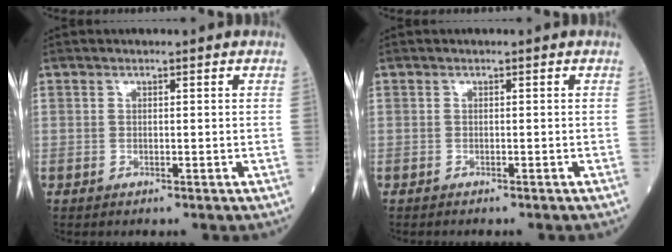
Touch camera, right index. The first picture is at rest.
{"total": 1.0, "force": [-0.9, -0.1, 0.4], "torque": [0.000, 0.001, -0.013]}